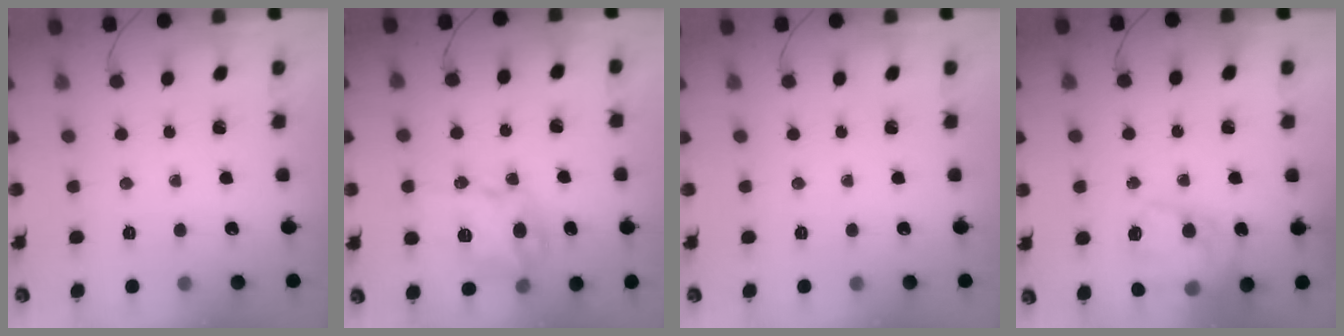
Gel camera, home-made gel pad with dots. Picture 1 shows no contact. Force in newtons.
{"total": 11.7, "press": 11.6, "slide": 1.6}
{"total": 0.0}
{"total": 17.0, "press": 16.8, "slide": 2.4}